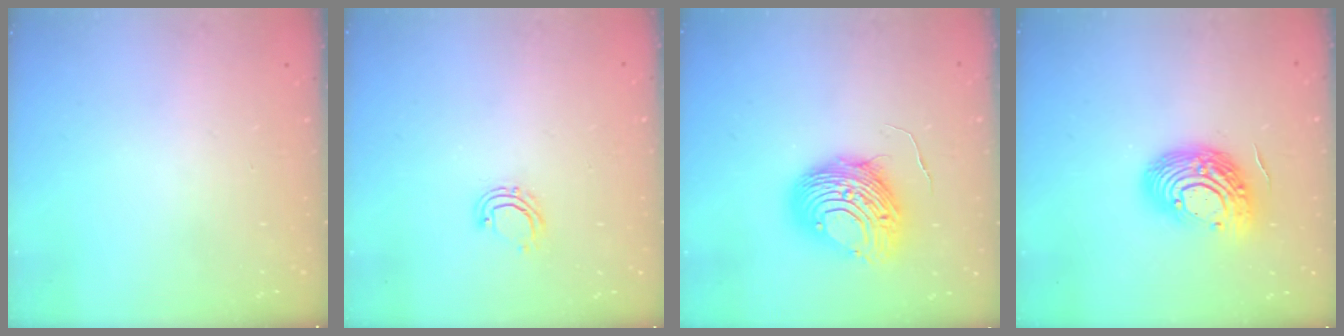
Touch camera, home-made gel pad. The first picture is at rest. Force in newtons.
{"total": 5.0, "press": 4.9, "slide": 1.0}
{"total": 12.1, "press": 12.1, "slide": 1.2}
{"total": 16.2, "press": 16.1, "slide": 1.2}